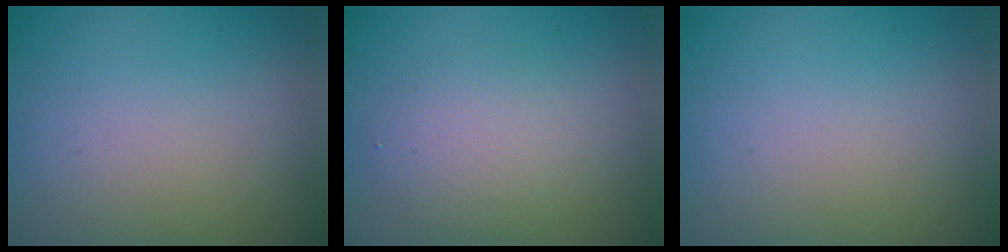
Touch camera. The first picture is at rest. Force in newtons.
{"total": 2.7, "press": 2.7, "slide": 0.1}
{"total": 0.0}